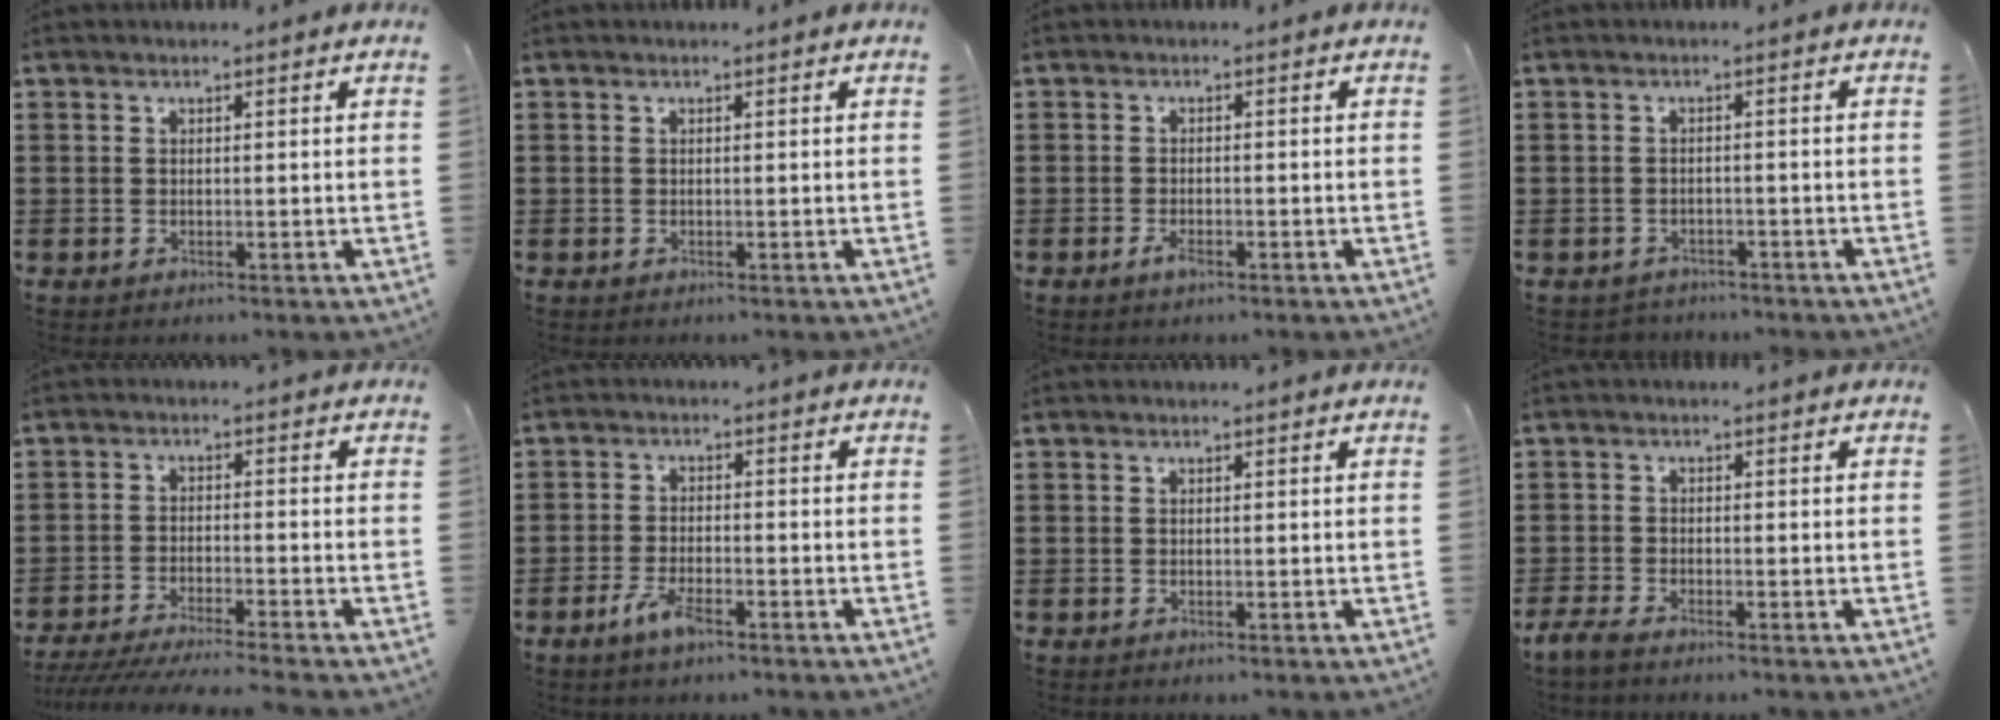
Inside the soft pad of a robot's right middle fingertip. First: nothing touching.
{"total": 0.0}
{"total": 1.9, "force": [-1.1, 0.7, 1.4], "torque": [-0.041, -0.006, -0.025]}
{"total": 1.6, "force": [-1.5, 0.5, -0.2], "torque": [-0.003, 0.001, -0.037]}
{"total": 4.6, "force": [-4.2, -0.1, 1.7], "torque": [-0.041, -0.016, -0.086]}
{"total": 4.1, "force": [-2.6, 1.3, 2.9], "torque": [-0.068, 0.000, -0.053]}
{"total": 0.0}
{"total": 2.2, "force": [-1.9, 0.4, 1.1], "torque": [-0.034, -0.001, -0.042]}